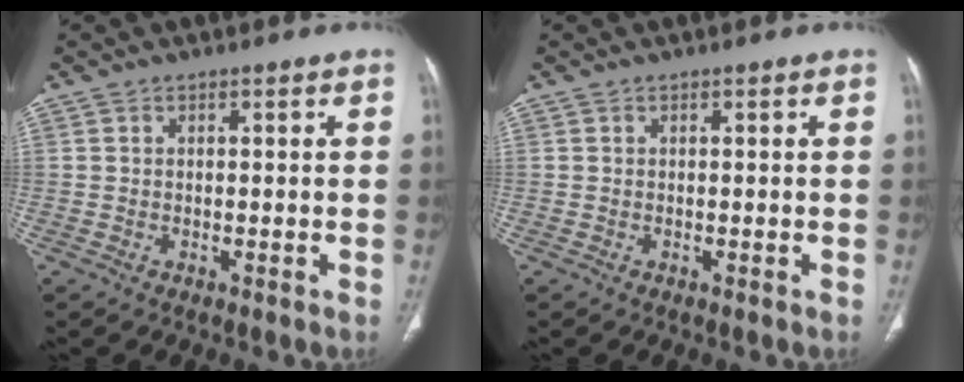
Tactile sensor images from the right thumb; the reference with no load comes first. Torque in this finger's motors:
{"motor_torque": [0.00, 0.00, 0.00, 0.00, 0.04]}